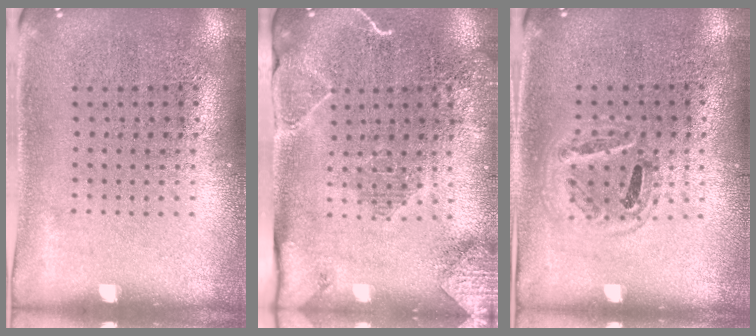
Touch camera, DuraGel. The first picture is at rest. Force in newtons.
{"total": 2.0, "press": 1.9, "slide": 0.3}
{"total": 0.9, "press": 0.9, "slide": 0.3}